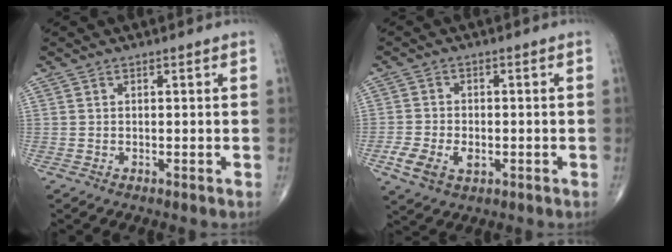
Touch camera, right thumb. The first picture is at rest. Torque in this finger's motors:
{"motor_torque": [0.94, 0.75, 0.29, -0.52, 0.04]}